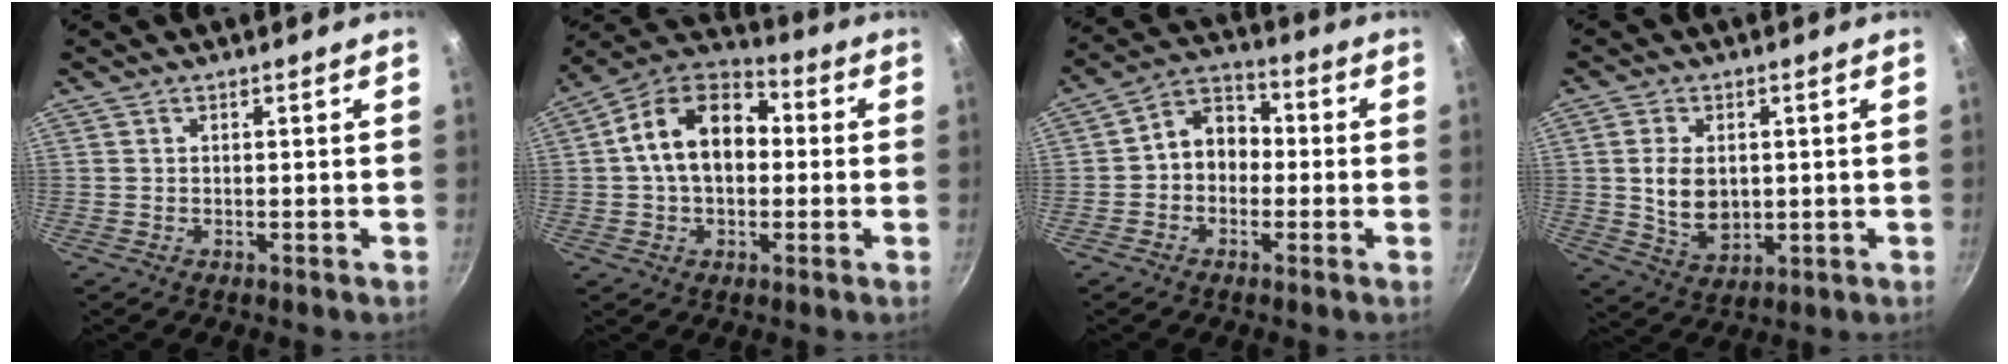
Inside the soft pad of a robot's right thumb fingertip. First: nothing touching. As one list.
[{"total": 15.5, "force": [1.1, 10.6, 11.3], "torque": [-0.157, 0.035, -0.004]}, {"total": 8.3, "force": [-0.7, 6.6, 4.9], "torque": [-0.039, 0.033, -0.033]}, {"total": 8.2, "force": [0.7, 5.6, 6.0], "torque": [-0.099, -0.012, 0.023]}]